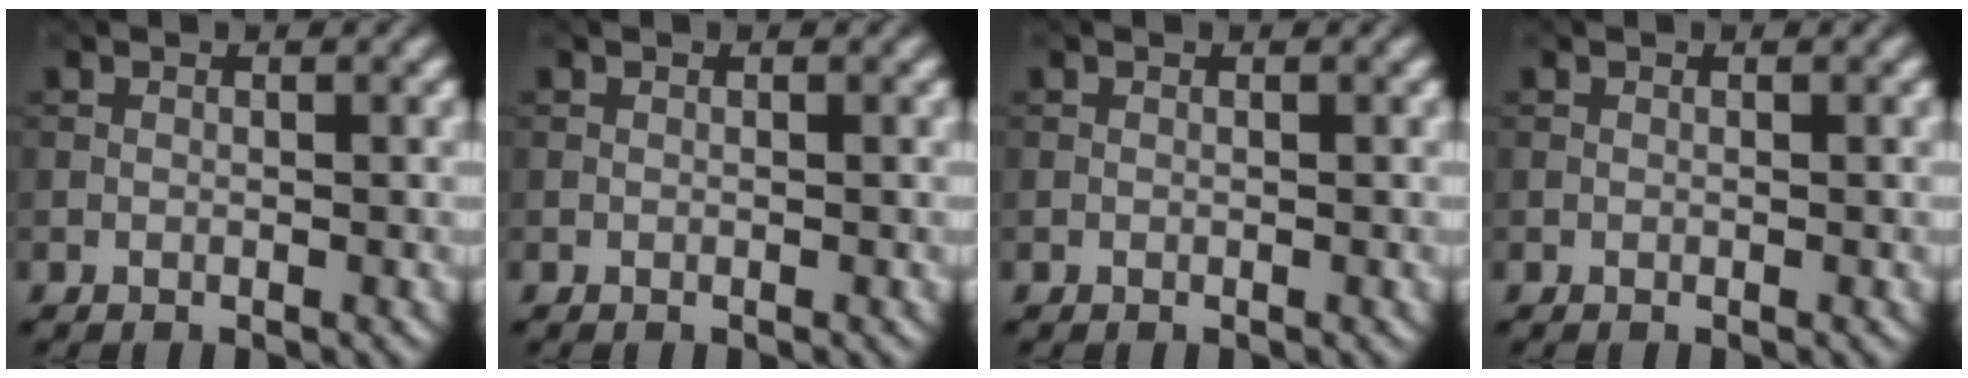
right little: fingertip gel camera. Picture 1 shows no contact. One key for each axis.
{"total": 0.0}
{"total": 0.0}
{"total": 0.0}